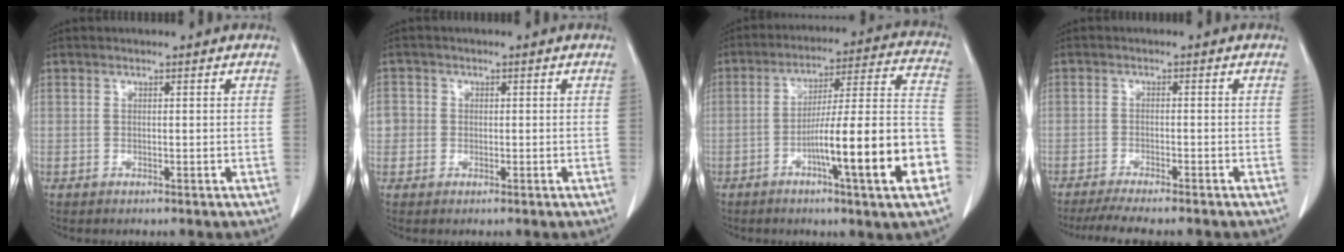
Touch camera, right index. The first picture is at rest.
{"total": 2.8, "force": [-0.2, 2.7, 0.4], "torque": [0.003, 0.008, -0.007]}
{"total": 18.6, "force": [-6.6, 0.1, 17.4], "torque": [-0.225, 0.012, -0.100]}
{"total": 8.4, "force": [-7.3, 0.9, 4.1], "torque": [-0.056, -0.012, -0.110]}